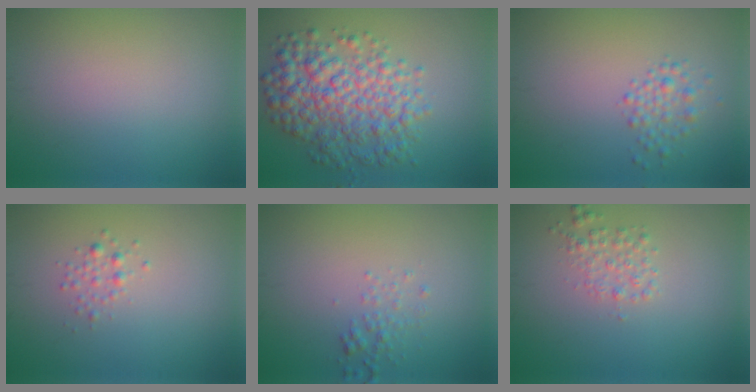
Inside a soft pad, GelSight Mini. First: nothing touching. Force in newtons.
{"total": 7.2, "press": 7.2, "slide": 0.1}
{"total": 1.9, "press": 1.9, "slide": 0.1}
{"total": 1.1, "press": 1.1, "slide": 0.0}
{"total": 1.3, "press": 1.3, "slide": 0.0}
{"total": 1.7, "press": 1.7, "slide": 0.1}